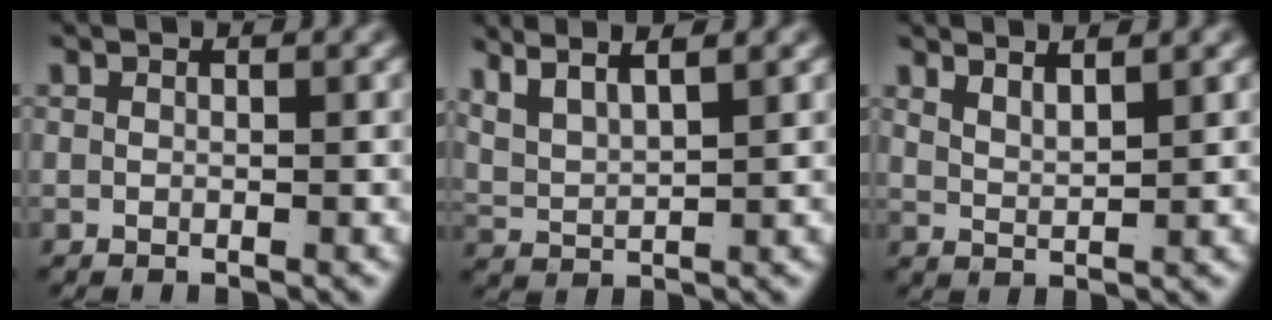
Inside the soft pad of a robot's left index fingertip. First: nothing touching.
{"total": 6.4, "force": [3.5, 4.1, 3.6], "torque": [-0.081, 0.010, 0.052]}
{"total": 2.8, "force": [2.2, 0.7, 1.6], "torque": [-0.033, -0.007, 0.042]}